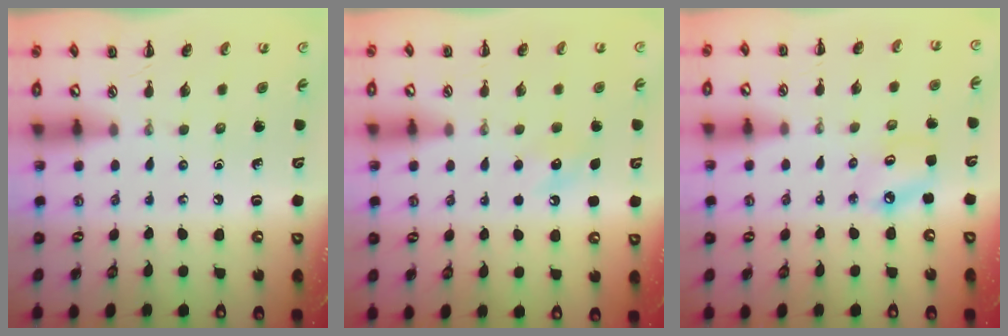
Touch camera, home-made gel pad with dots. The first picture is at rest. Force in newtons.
{"total": 5.2, "press": 5.0, "slide": 1.4}
{"total": 4.2, "press": 4.1, "slide": 0.5}